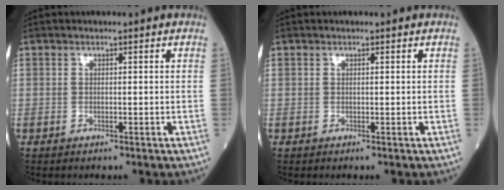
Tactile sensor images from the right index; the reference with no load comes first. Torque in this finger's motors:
{"motor_torque": [-0.10, -0.06, -0.03, -0.01]}